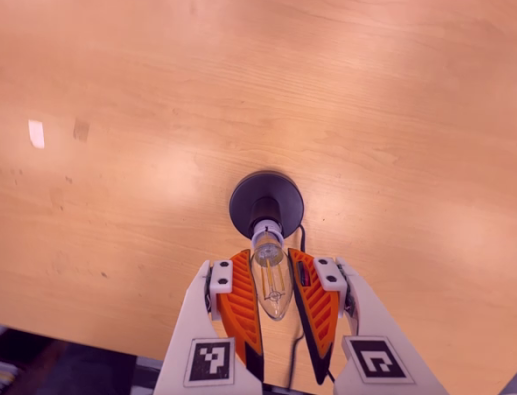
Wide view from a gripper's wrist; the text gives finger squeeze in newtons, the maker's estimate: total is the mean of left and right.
{"total": 11.1, "left": 10.8, "right": 11.4}